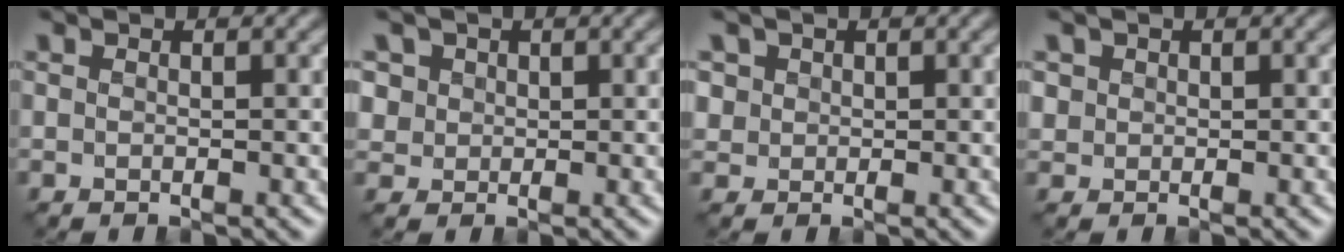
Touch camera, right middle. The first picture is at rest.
{"total": 3.4, "force": [1.6, 2.8, 1.1], "torque": [-0.033, 0.009, 0.033]}
{"total": 2.0, "force": [0.9, 1.8, 0.5], "torque": [-0.016, 0.002, 0.030]}
{"total": 1.0, "force": [0.3, 1.0, 0.1], "torque": [0.003, -0.004, 0.007]}